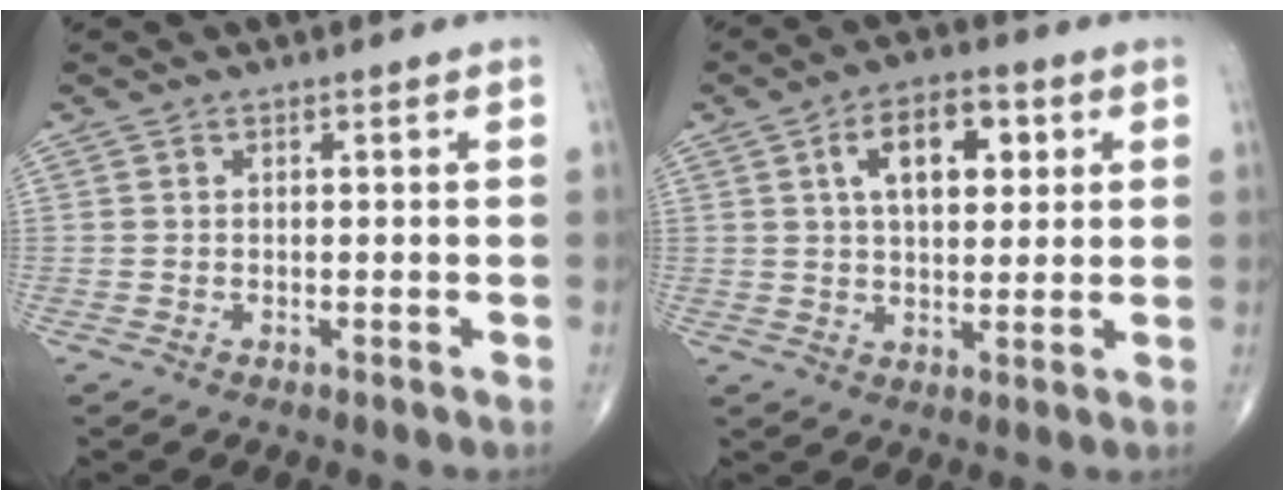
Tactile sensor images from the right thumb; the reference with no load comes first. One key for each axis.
{"total": 10.6, "fx": 3.4, "fy": 5.7, "fz": 8.3, "tx": -0.108, "ty": 0.001, "tz": 0.052}